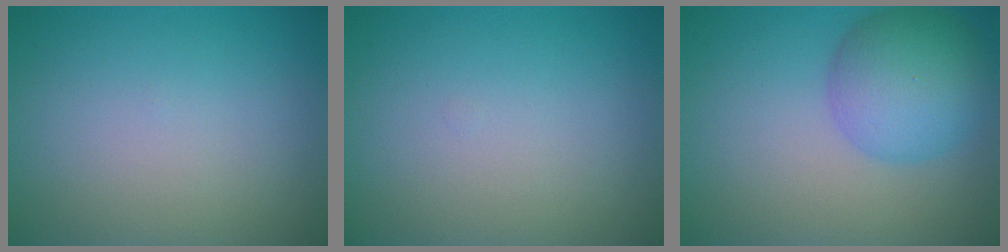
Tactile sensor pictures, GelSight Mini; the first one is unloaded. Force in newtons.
{"total": 0.0}
{"total": 6.2, "press": 6.2, "slide": 0.3}